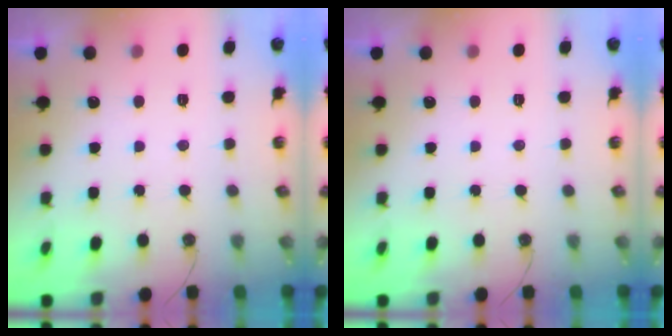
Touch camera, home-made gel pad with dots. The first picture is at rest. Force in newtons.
{"total": 0.0}